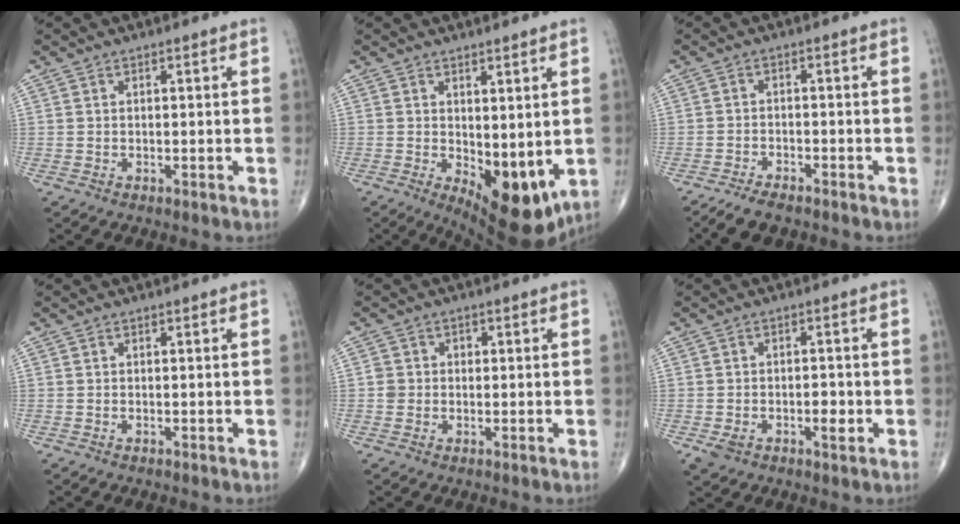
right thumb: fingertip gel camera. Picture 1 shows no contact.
{"total": 11.2, "force": [-1.4, 5.2, 9.8], "torque": [-0.118, -0.024, 0.002]}
{"total": 4.8, "force": [-4.0, 1.5, 2.1], "torque": [-0.044, 0.009, -0.075]}
{"total": 0.0}
{"total": 2.4, "force": [-0.1, 2.4, 0.5], "torque": [0.010, 0.007, -0.004]}
{"total": 5.1, "force": [-1.5, 3.1, 3.7], "torque": [-0.055, 0.014, -0.016]}